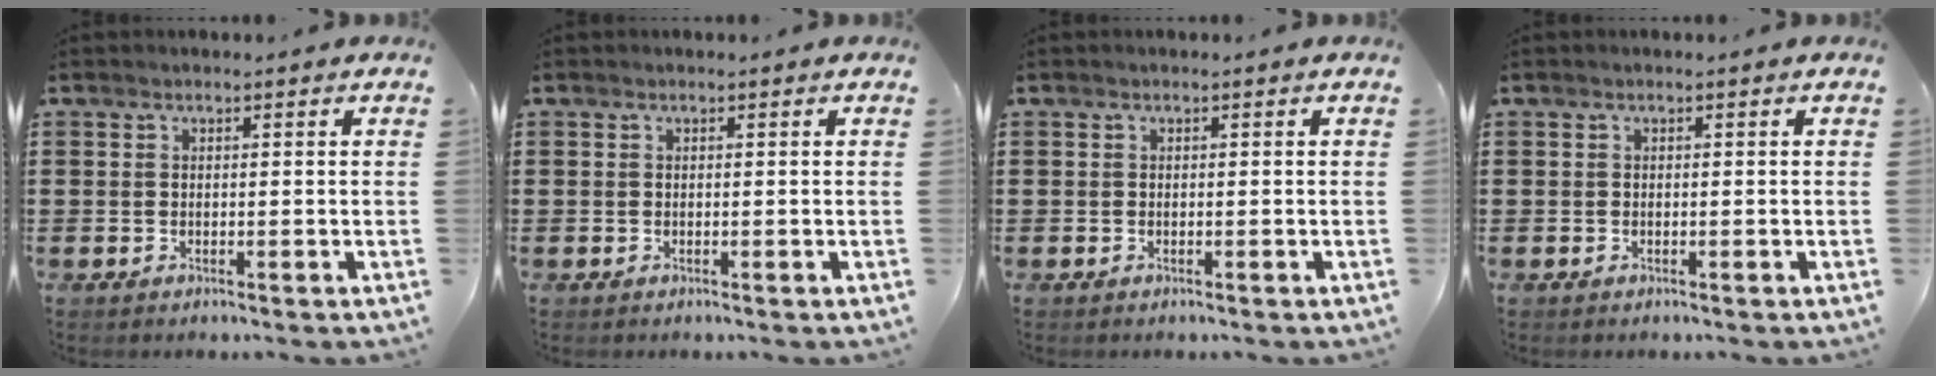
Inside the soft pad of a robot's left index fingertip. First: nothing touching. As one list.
[{"total": 0.0}, {"total": 0.0}, {"total": 0.0}]